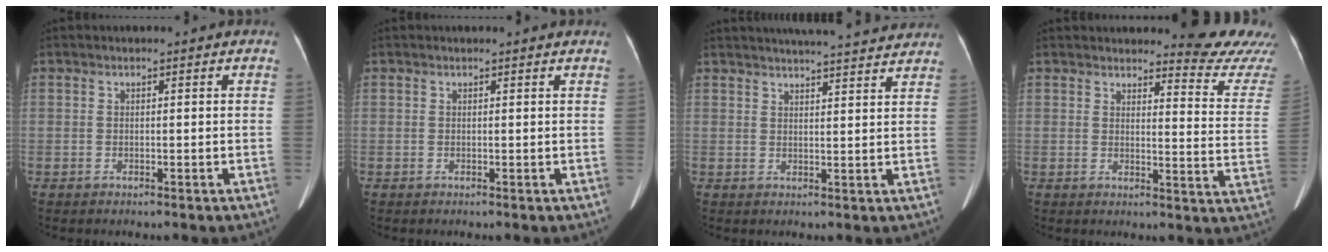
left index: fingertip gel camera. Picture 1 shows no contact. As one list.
[{"total": 1.2, "force": [1.2, 0.0, 0.3], "torque": [-0.014, 0.002, 0.009]}, {"total": 16.3, "force": [15.3, 1.4, 5.5], "torque": [-0.079, 0.017, 0.191]}, {"total": 11.4, "force": [11.3, 0.0, 1.3], "torque": [0.001, -0.104, 0.105]}]